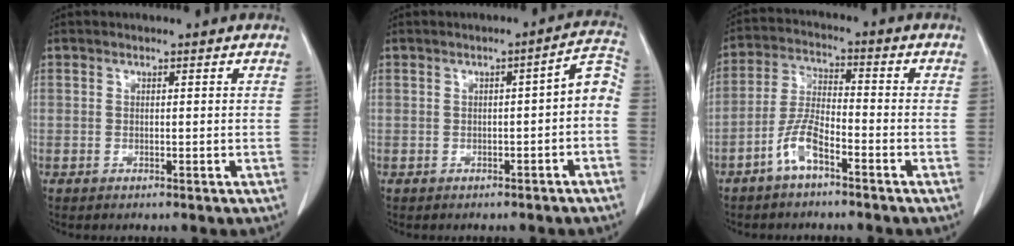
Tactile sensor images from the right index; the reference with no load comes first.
{"total": 5.0, "force": [-1.3, 1.3, 4.7], "torque": [-0.053, 0.026, -0.018]}
{"total": 6.4, "force": [-3.9, 1.5, 4.8], "torque": [-0.107, 0.006, -0.078]}